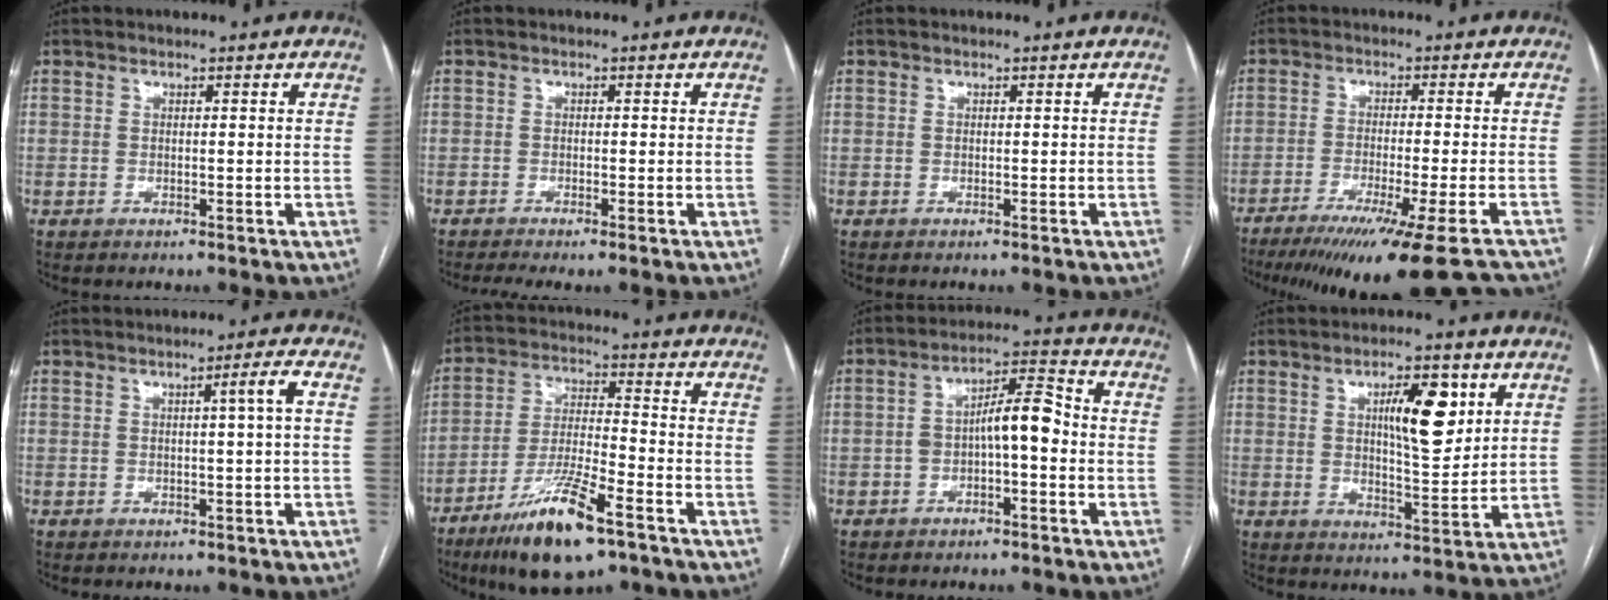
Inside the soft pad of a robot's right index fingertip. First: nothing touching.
{"total": 3.4, "force": [-2.6, 0.0, 2.3], "torque": [-0.034, -0.006, -0.041]}
{"total": 0.0}
{"total": 21.3, "force": [-18.2, -1.0, 10.9], "torque": [-0.106, -0.068, -0.260]}
{"total": 2.5, "force": [0.3, -0.7, 2.4], "torque": [-0.039, 0.002, 0.008]}
{"total": 13.8, "force": [-8.5, 2.1, 10.6], "torque": [-0.209, -0.025, -0.149]}
{"total": 7.5, "force": [-1.1, 2.2, 7.0], "torque": [-0.120, 0.033, -0.018]}
{"total": 9.0, "force": [3.3, 2.5, 8.0], "torque": [-0.130, 0.005, 0.057]}